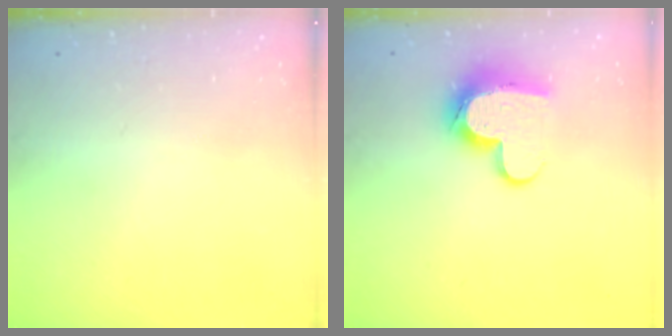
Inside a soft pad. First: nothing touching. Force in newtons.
{"total": 11.7, "press": 11.7, "slide": 1.0}